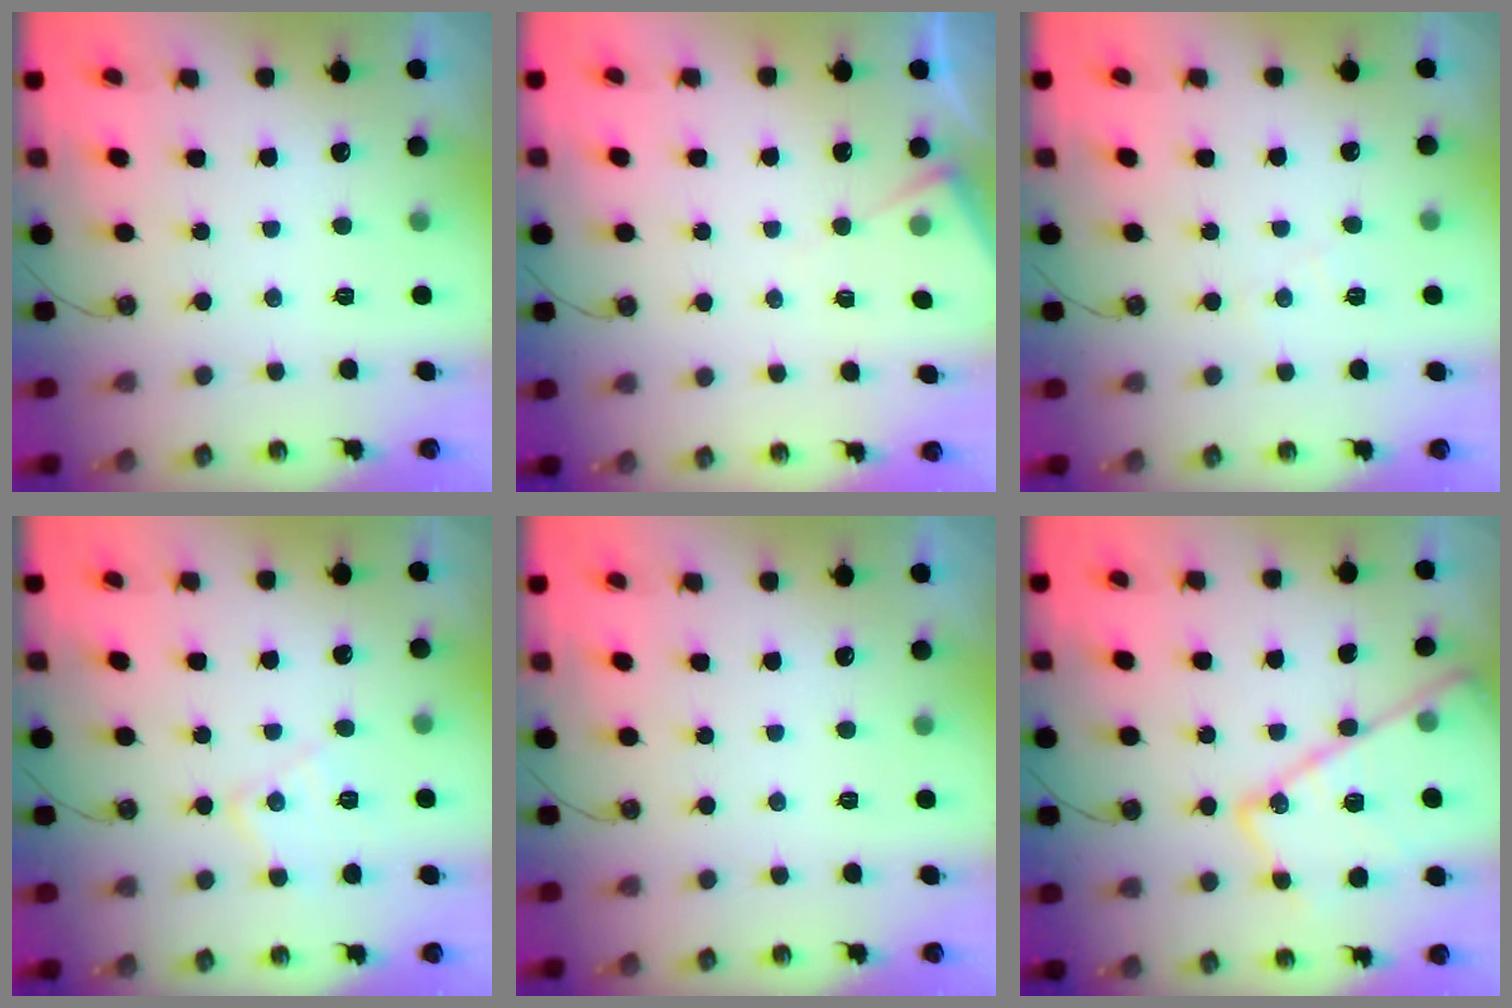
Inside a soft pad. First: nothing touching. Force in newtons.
{"total": 5.3, "press": 5.2, "slide": 0.7}
{"total": 5.5, "press": 5.4, "slide": 0.8}
{"total": 8.6, "press": 8.6, "slide": 0.6}
{"total": 0.0}
{"total": 20.3, "press": 20.2, "slide": 1.2}